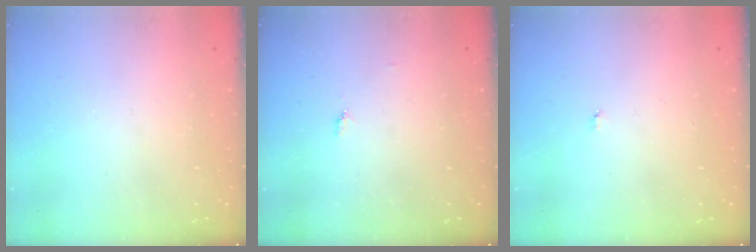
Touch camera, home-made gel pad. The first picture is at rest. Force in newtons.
{"total": 4.5, "press": 4.5, "slide": 0.6}
{"total": 2.9, "press": 2.9, "slide": 0.3}